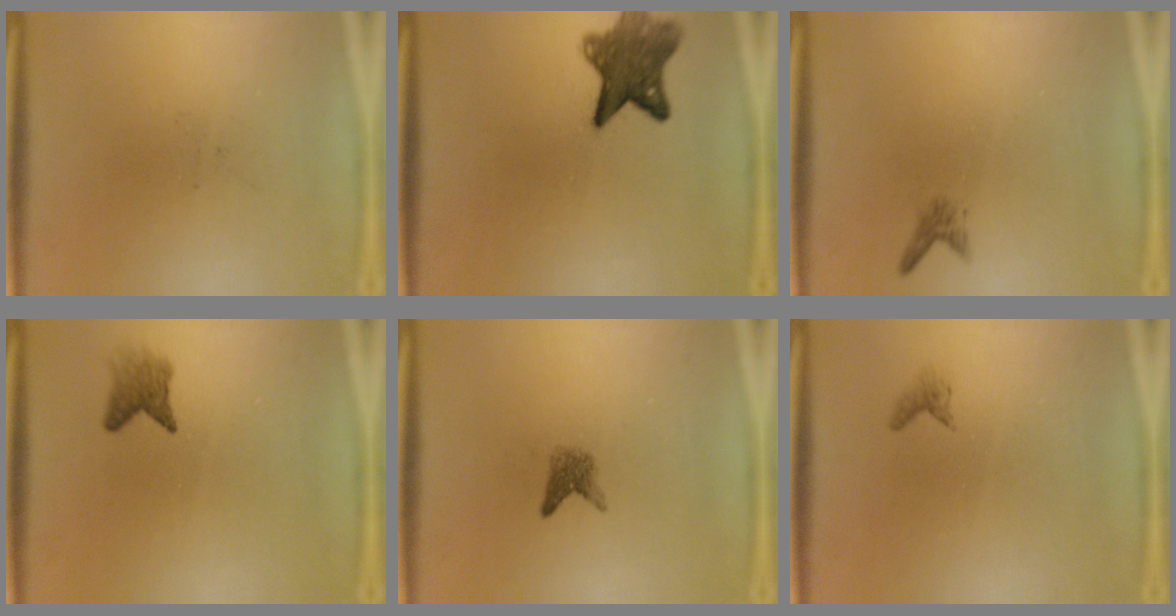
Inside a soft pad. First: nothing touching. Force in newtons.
{"total": 8.1}
{"total": 1.1}
{"total": 2.4}
{"total": 1.8}
{"total": 0.7}